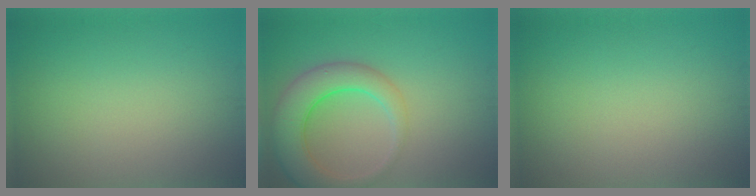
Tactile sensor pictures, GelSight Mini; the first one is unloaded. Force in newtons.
{"total": 5.9, "press": 5.8, "slide": 0.4}
{"total": 0.0}